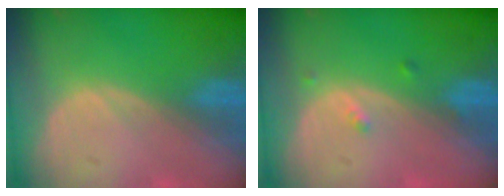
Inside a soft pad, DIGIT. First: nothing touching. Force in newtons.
{"total": 1.6, "press": 1.3, "slide": 0.8}